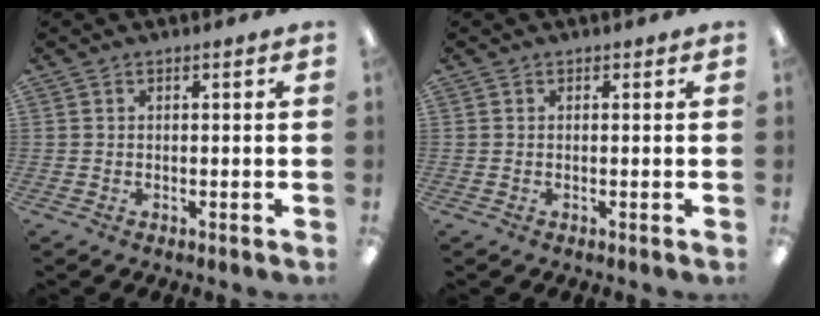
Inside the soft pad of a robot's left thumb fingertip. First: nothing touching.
{"total": 0.0}